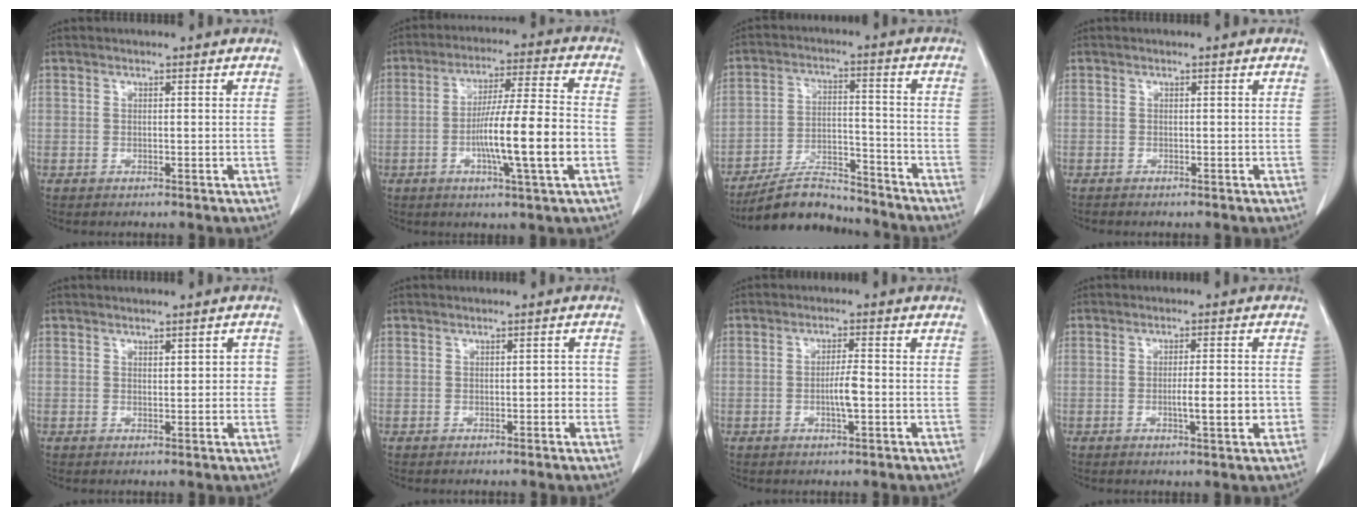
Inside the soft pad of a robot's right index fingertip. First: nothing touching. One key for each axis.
{"total": 13.1, "fx": -3.3, "fy": 0.0, "fz": 12.7, "tx": -0.217, "ty": 0.000, "tz": -0.059}
{"total": 10.1, "fx": -9.5, "fy": 2.5, "fz": 2.3, "tx": -0.035, "ty": 0.015, "tz": -0.165}
{"total": 0.9, "fx": -0.8, "fy": 0.2, "fz": 0.4, "tx": -0.011, "ty": -0.002, "tz": -0.011}
{"total": 2.7, "fx": 0.5, "fy": 1.3, "fz": 2.3, "tx": -0.024, "ty": 0.008, "tz": 0.008}
{"total": 1.9, "fx": -0.4, "fy": 1.0, "fz": 1.6, "tx": -0.017, "ty": 0.006, "tz": -0.003}
{"total": 3.4, "fx": -0.8, "fy": 0.3, "fz": 3.3, "tx": -0.063, "ty": -0.002, "tz": -0.013}
{"total": 5.1, "fx": -1.4, "fy": 0.5, "fz": 4.9, "tx": -0.078, "ty": -0.003, "tz": -0.017}